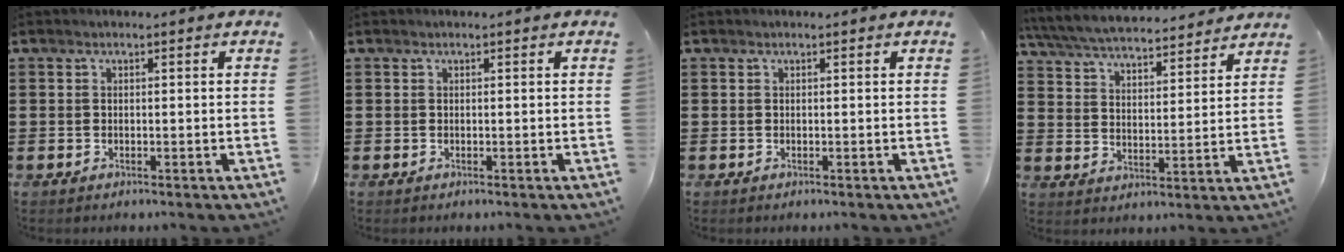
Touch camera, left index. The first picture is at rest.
{"total": 0.0}
{"total": 0.0}
{"total": 5.8, "force": [5.7, 0.5, 1.1], "torque": [-0.050, -0.034, 0.098]}